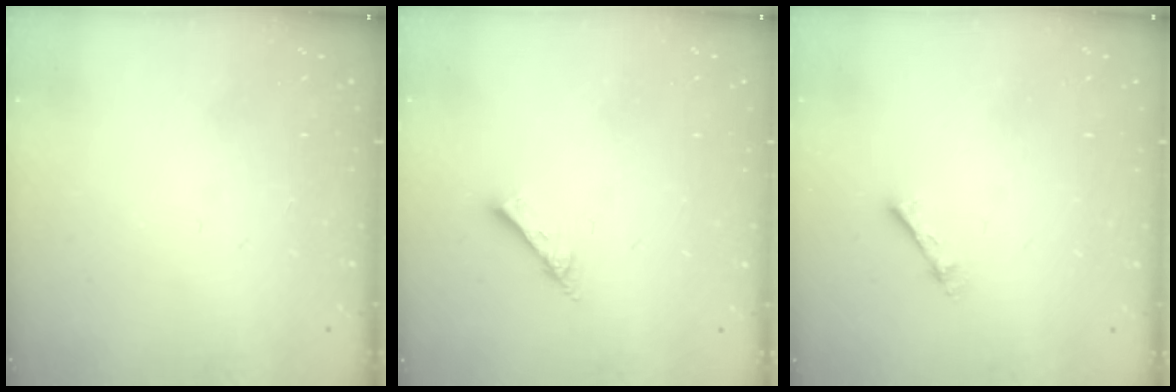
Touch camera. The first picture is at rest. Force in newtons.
{"total": 2.8, "press": 2.7, "slide": 0.4}
{"total": 3.3, "press": 3.2, "slide": 0.4}